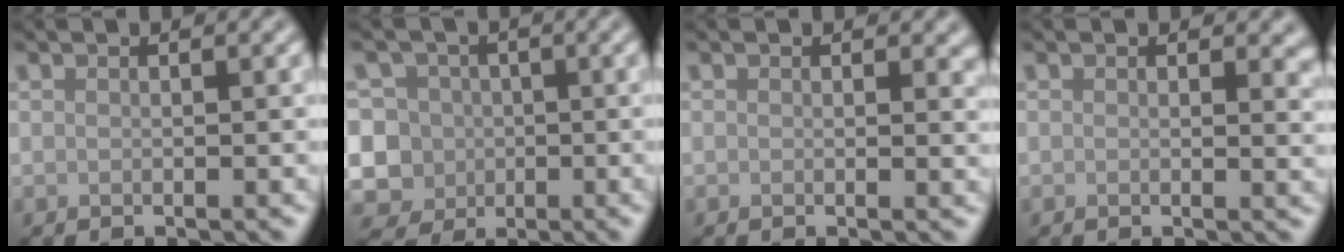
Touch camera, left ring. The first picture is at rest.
{"total": 7.8, "force": [-1.2, 7.4, 2.3], "torque": [-0.043, 0.024, -0.056]}
{"total": 1.1, "force": [0.5, 0.7, 0.7], "torque": [-0.004, -0.004, 0.004]}
{"total": 1.5, "force": [0.7, 0.8, 1.1], "torque": [-0.008, -0.007, 0.009]}